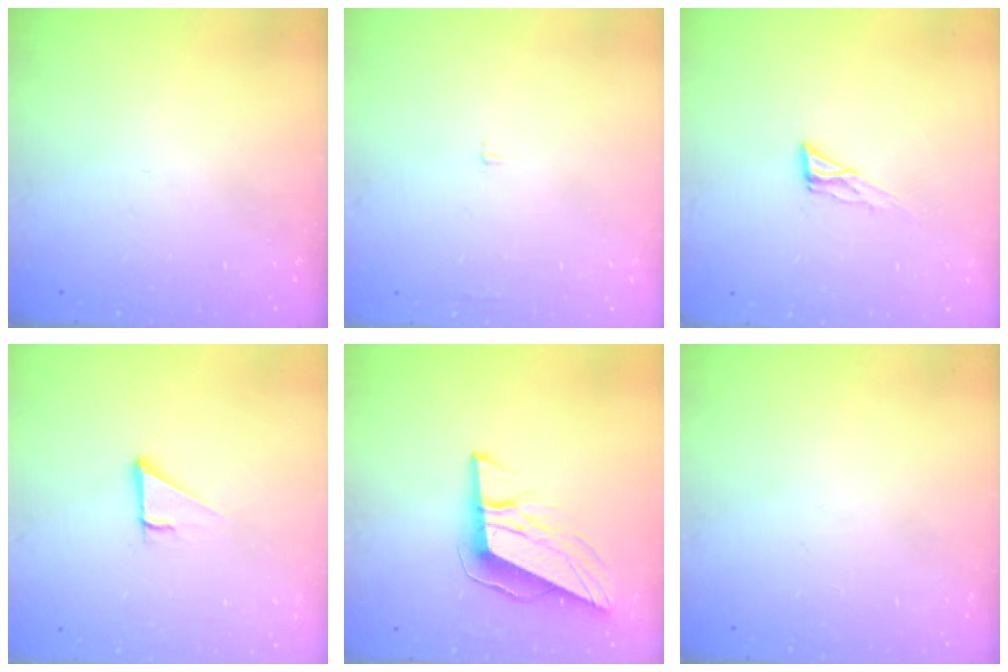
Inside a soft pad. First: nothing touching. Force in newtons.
{"total": 1.2, "press": 1.2, "slide": 0.1}
{"total": 6.7, "press": 6.6, "slide": 0.4}
{"total": 2.8, "press": 2.8, "slide": 0.0}
{"total": 10.5, "press": 10.3, "slide": 1.7}
{"total": 0.0}